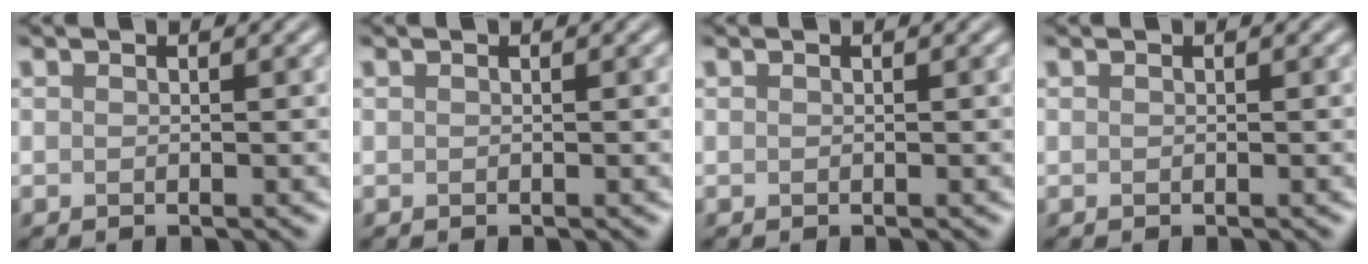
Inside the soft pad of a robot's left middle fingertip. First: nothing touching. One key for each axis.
{"total": 0.0}
{"total": 0.0}
{"total": 0.0}